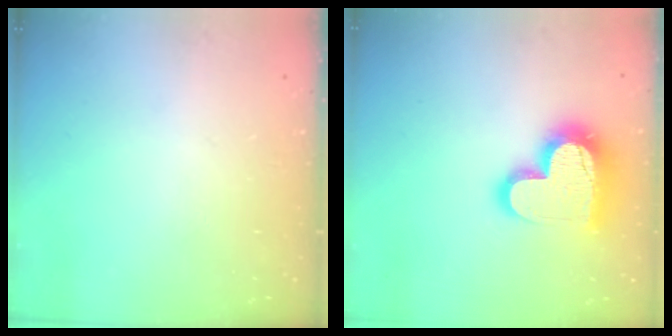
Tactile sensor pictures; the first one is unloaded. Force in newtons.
{"total": 17.8, "press": 17.7, "slide": 1.5}